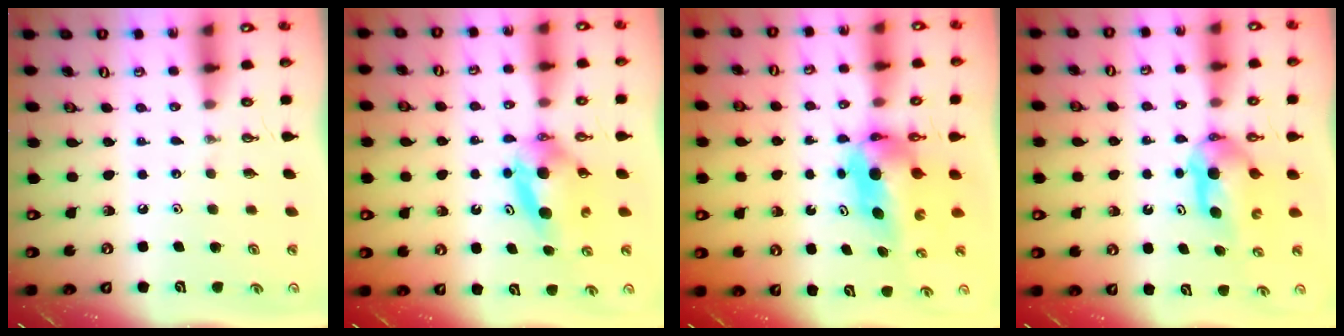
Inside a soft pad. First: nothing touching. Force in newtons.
{"total": 6.8, "press": 5.7, "slide": 3.6}
{"total": 5.6, "press": 5.6, "slide": 0.3}
{"total": 6.7, "press": 6.6, "slide": 1.5}